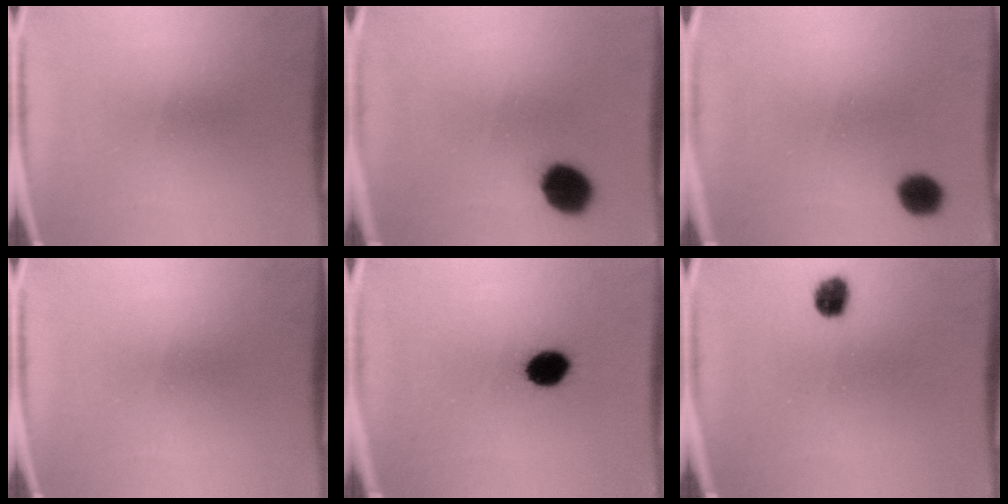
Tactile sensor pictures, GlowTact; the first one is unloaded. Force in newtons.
{"total": 8.7}
{"total": 4.8}
{"total": 0.0}
{"total": 8.1}
{"total": 4.2}